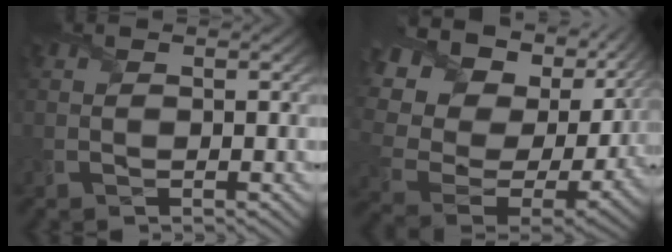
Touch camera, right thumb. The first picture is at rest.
{"total": 16.9, "force": [4.2, 11.4, 11.8], "torque": [-0.266, -0.004, 0.114]}